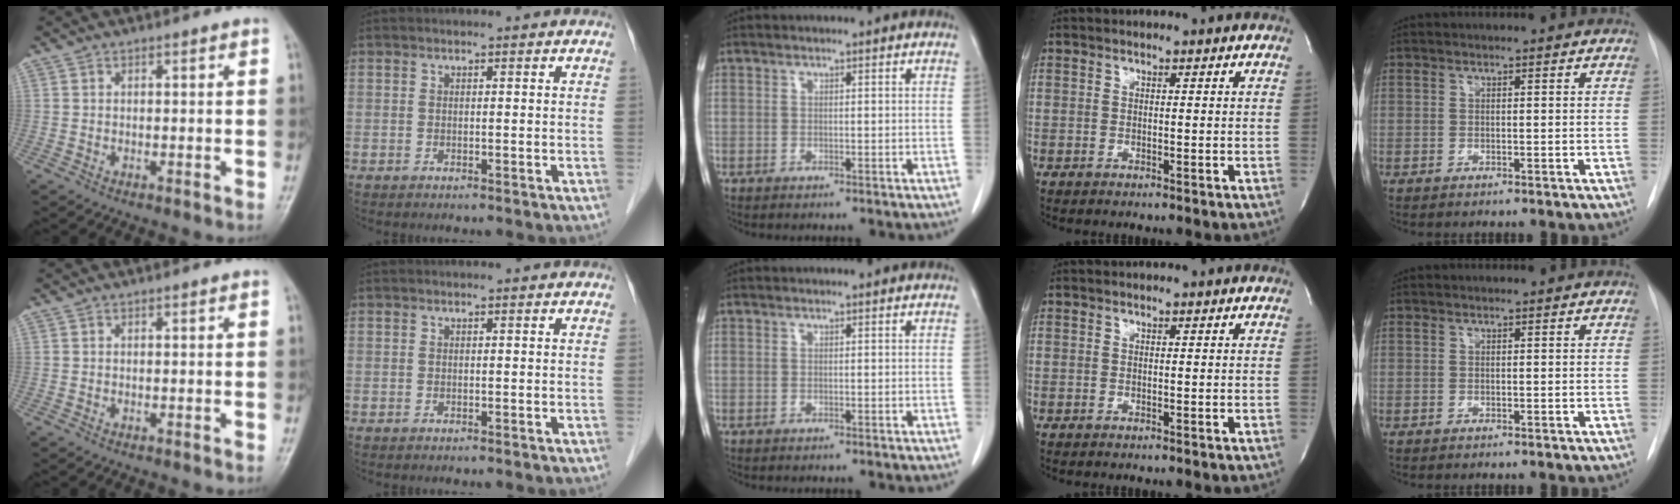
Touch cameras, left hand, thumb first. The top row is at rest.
{}